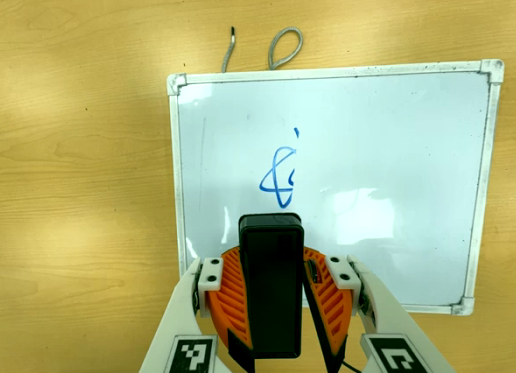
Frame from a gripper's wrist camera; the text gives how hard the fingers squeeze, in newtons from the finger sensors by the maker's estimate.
{"total": 10.7, "left": 9.9, "right": 11.5}